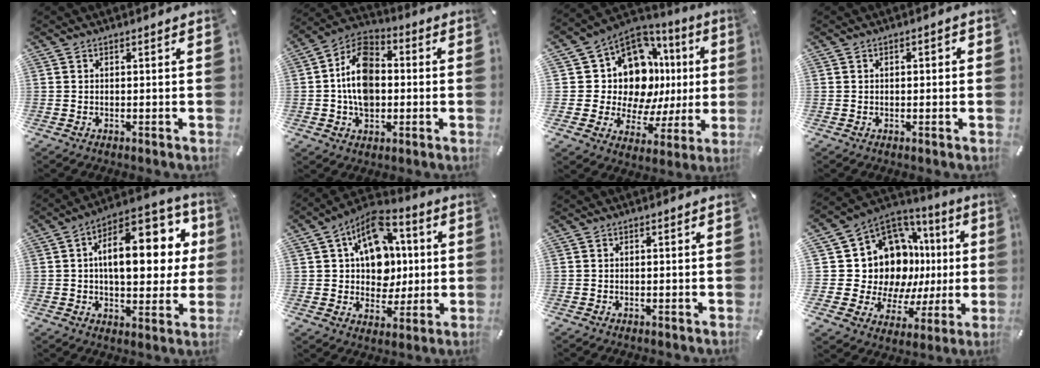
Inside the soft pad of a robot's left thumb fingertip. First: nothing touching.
{"total": 12.7, "force": [-1.0, 9.4, 8.5], "torque": [-0.180, 0.012, -0.021]}
{"total": 14.8, "force": [4.4, 11.5, 8.3], "torque": [-0.145, -0.057, 0.089]}
{"total": 1.3, "force": [-0.2, 0.8, 1.0], "torque": [-0.017, 0.005, -0.007]}
{"total": 19.5, "force": [5.0, 10.2, 15.9], "torque": [-0.226, -0.021, 0.083]}
{"total": 14.9, "force": [3.5, 11.7, 8.5], "torque": [-0.139, -0.018, 0.071]}
{"total": 0.0}
{"total": 18.9, "force": [5.2, 14.6, 10.8], "torque": [-0.194, -0.065, 0.122]}